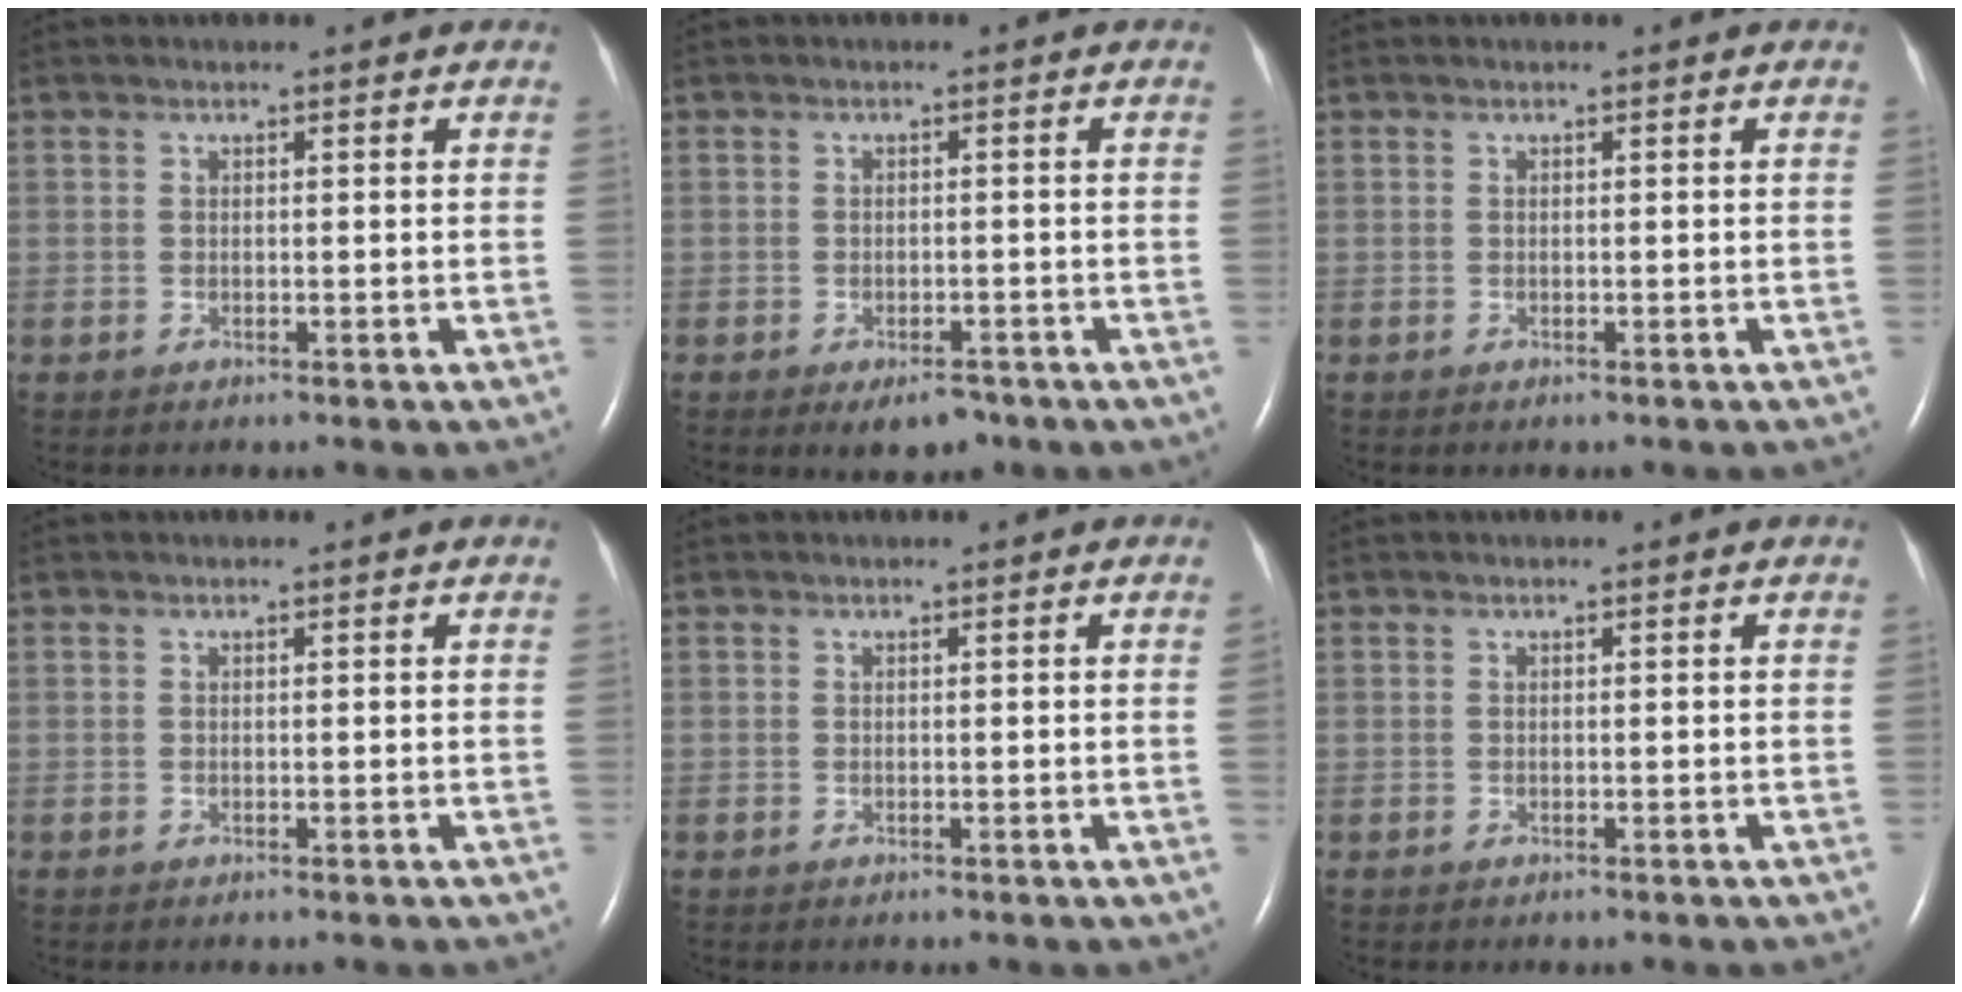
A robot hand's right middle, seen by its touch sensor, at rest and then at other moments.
{"total": 3.4, "force": [-2.3, 1.6, 2.0], "torque": [-0.029, -0.003, -0.024]}
{"total": 0.0}
{"total": 0.0}
{"total": 0.6, "force": [0.0, -0.3, 0.5], "torque": [-0.008, 0.000, 0.000]}
{"total": 0.0}